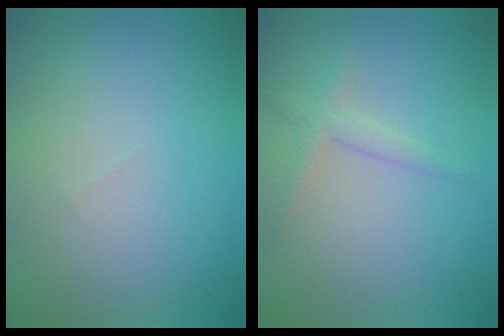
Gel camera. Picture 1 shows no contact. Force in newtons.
{"total": 1.7, "press": 1.6, "slide": 0.1}